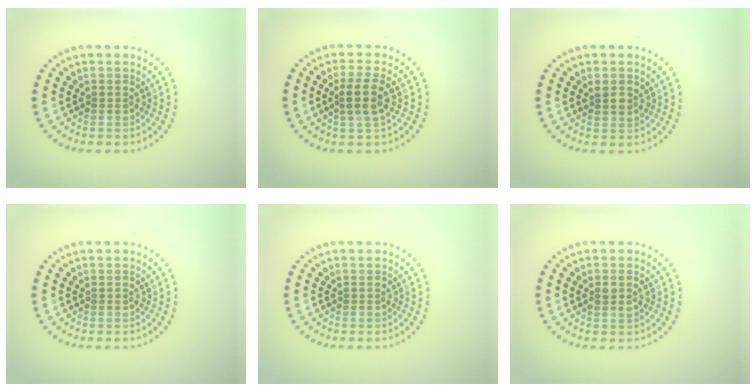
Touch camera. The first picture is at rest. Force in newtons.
{"total": 2.5, "press": 2.3, "slide": 1.1}
{"total": 1.5, "press": 1.3, "slide": 0.6}
{"total": 0.0}
{"total": 0.0}
{"total": 1.3, "press": 1.2, "slide": 0.5}